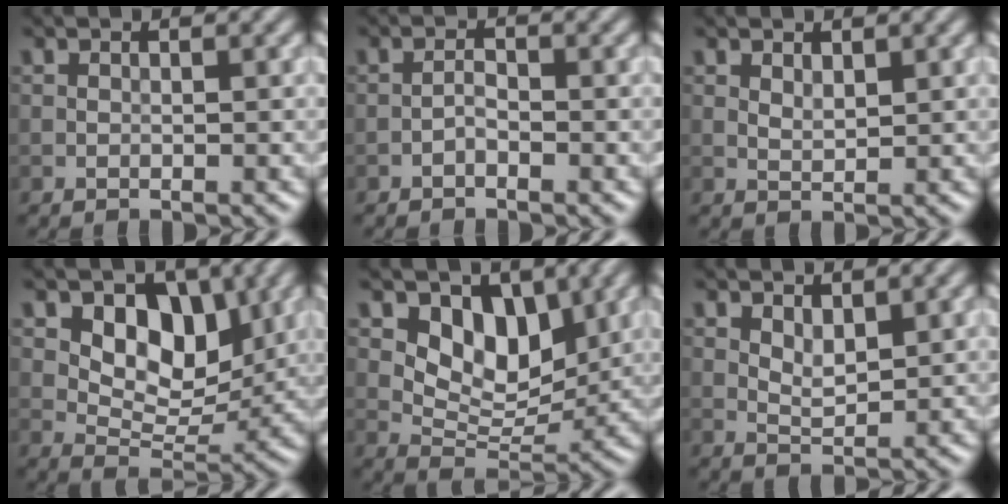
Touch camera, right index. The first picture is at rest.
{"total": 1.0, "force": [-0.7, 0.3, 0.7], "torque": [-0.013, 0.004, -0.016]}
{"total": 1.2, "force": [0.7, 0.6, 0.7], "torque": [-0.015, -0.002, 0.017]}
{"total": 6.5, "force": [2.3, 4.2, 4.4], "torque": [-0.060, -0.013, 0.034]}
{"total": 5.9, "force": [2.5, 3.7, 3.8], "torque": [-0.057, -0.015, 0.038]}
{"total": 1.9, "force": [1.0, 0.9, 1.4], "torque": [-0.028, -0.004, 0.022]}